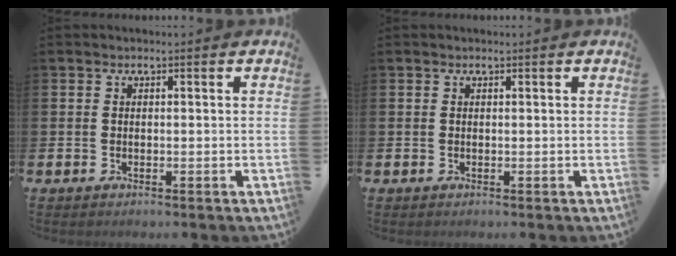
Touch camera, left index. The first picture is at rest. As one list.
[{"total": 0.0}]